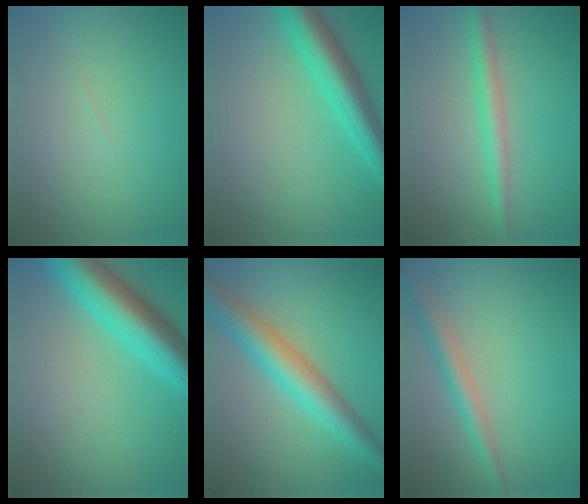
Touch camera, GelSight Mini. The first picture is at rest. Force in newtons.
{"total": 5.4, "press": 5.4, "slide": 0.2}
{"total": 2.5, "press": 2.5, "slide": 0.0}
{"total": 8.5, "press": 8.5, "slide": 0.3}
{"total": 6.4, "press": 6.4, "slide": 0.2}
{"total": 2.8, "press": 2.8, "slide": 0.1}